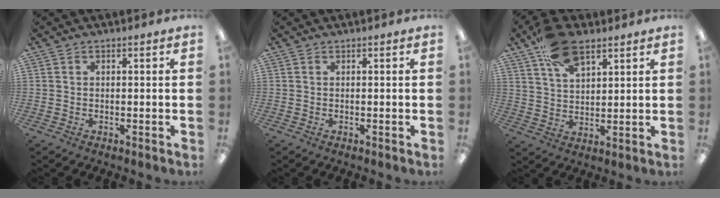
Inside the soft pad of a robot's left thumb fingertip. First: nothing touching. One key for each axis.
{"total": 0.0}
{"total": 12.1, "fx": 7.5, "fy": 6.1, "fz": 7.3, "tx": -0.124, "ty": -0.023, "tz": 0.136}